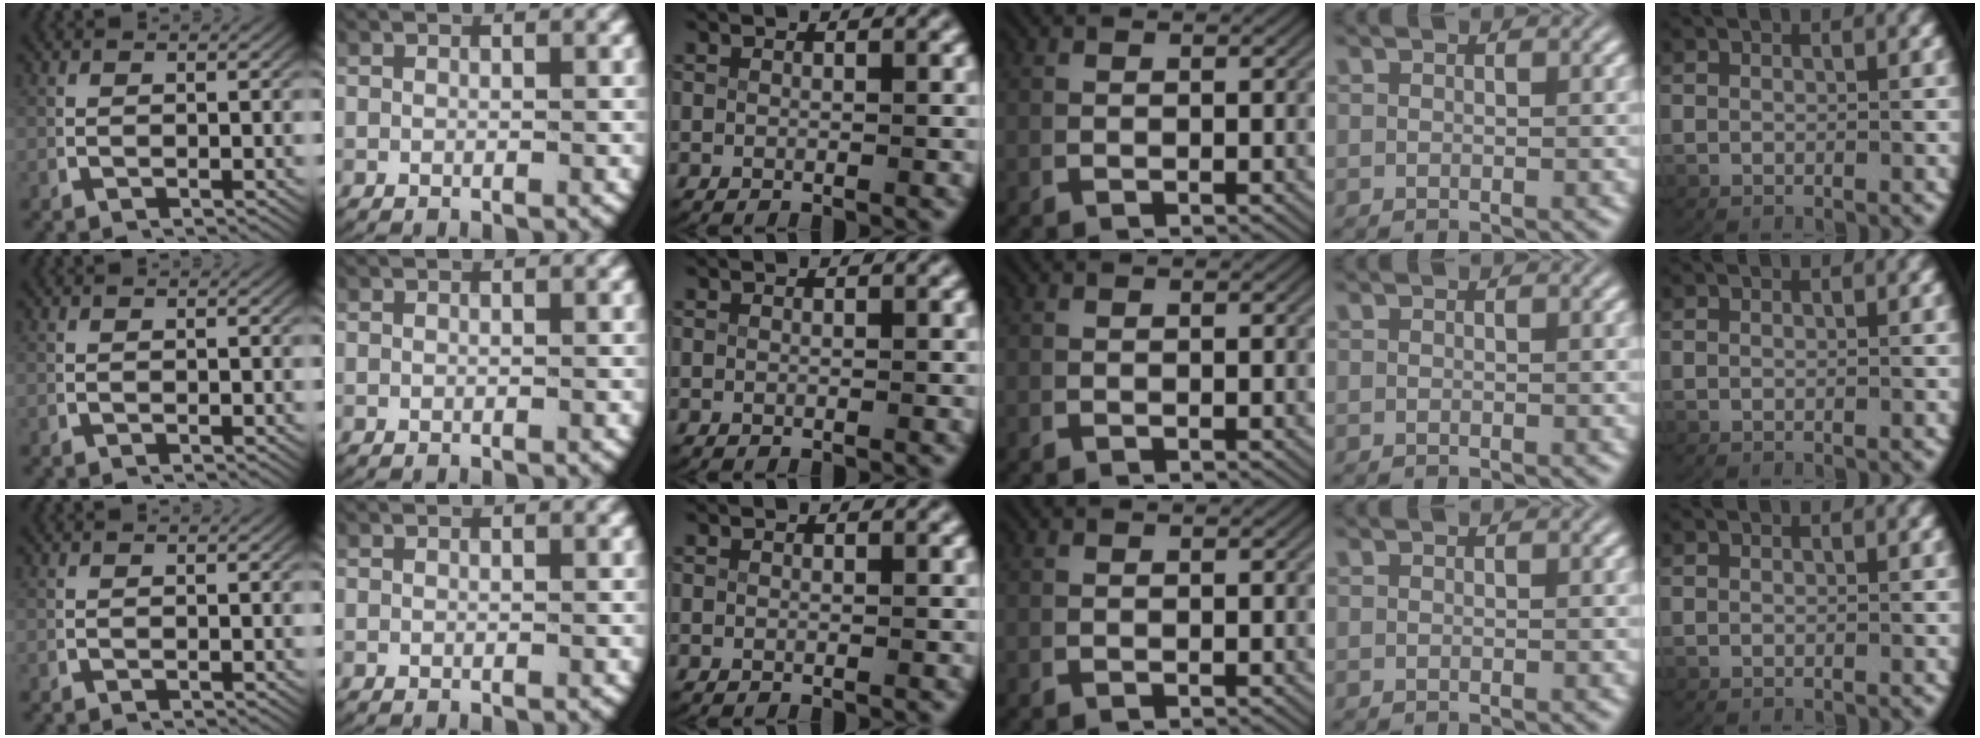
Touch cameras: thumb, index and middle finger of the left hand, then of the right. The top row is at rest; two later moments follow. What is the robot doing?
{"motion": "lift_and_place", "object": "paper"}